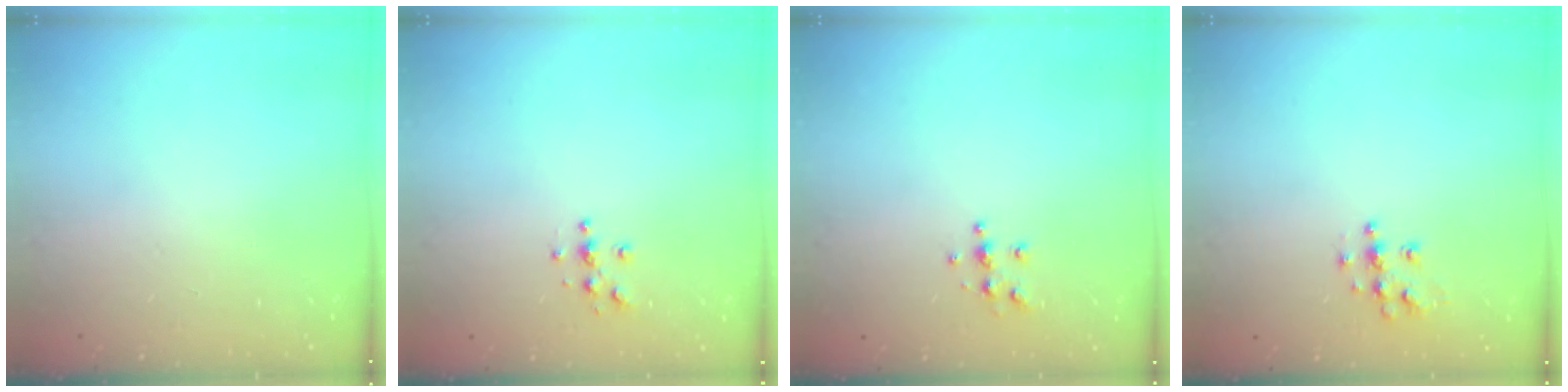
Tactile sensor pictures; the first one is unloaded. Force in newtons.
{"total": 5.0, "press": 5.0, "slide": 0.4}
{"total": 5.5, "press": 5.5, "slide": 0.5}
{"total": 7.4, "press": 7.4, "slide": 0.2}